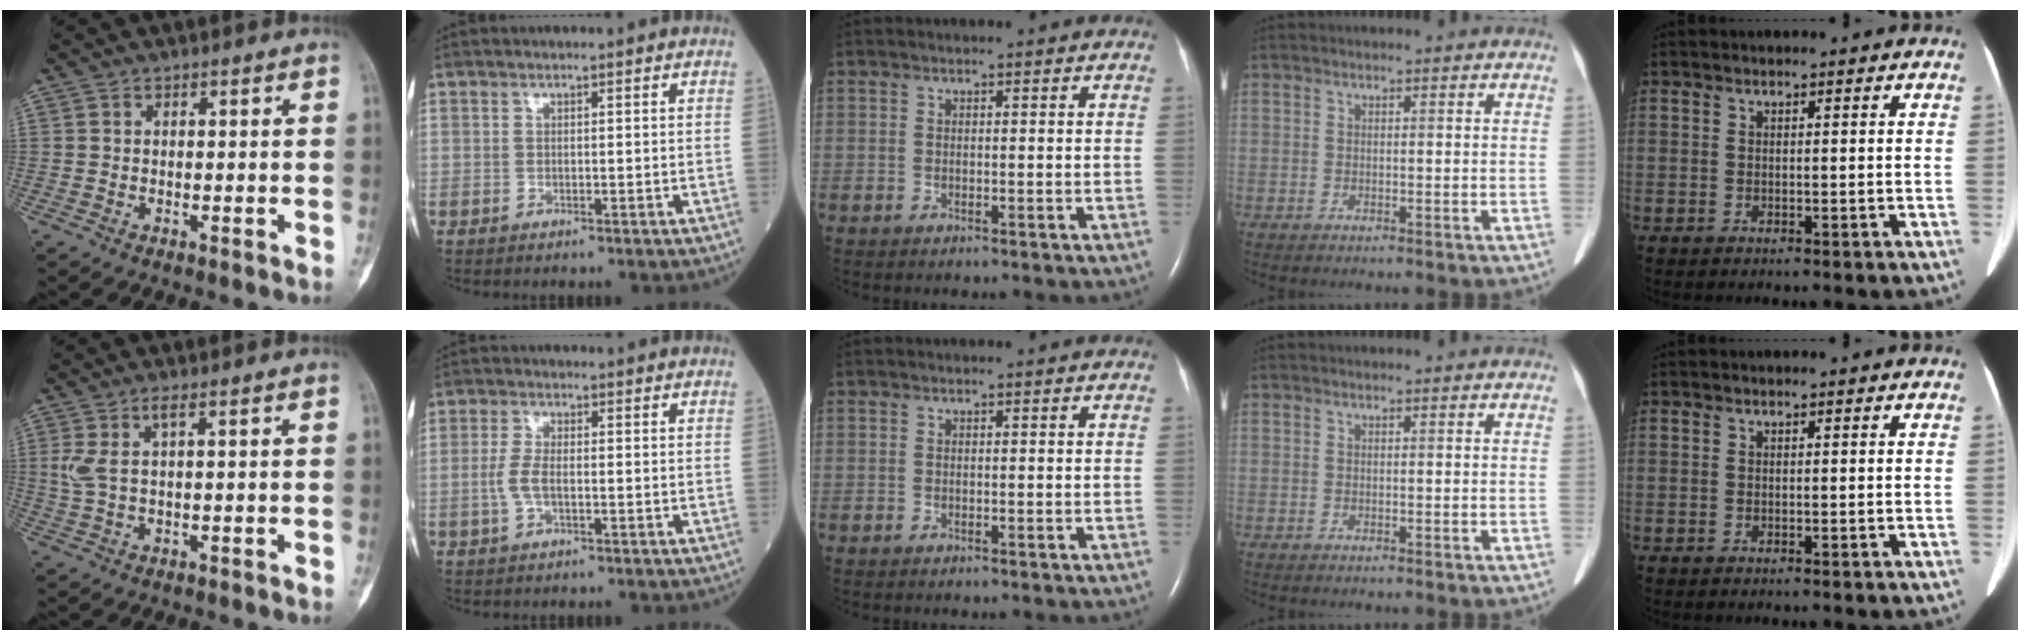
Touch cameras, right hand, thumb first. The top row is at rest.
{"thumb": {"total": 3.8, "force": [1.2, 0.5, 3.5], "torque": [-0.099, 0.005, 0.034]}, "index": {"total": 3.3, "force": [-0.6, 1.2, 3.1], "torque": [-0.079, 0.000, -0.012]}}